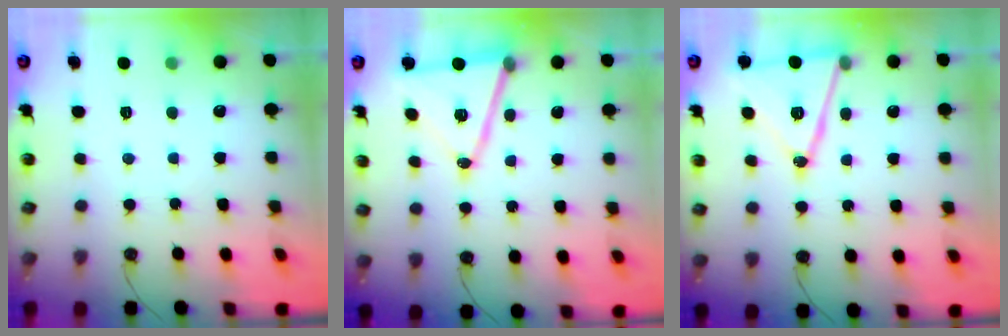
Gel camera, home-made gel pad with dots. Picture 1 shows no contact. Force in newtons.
{"total": 14.5, "press": 14.0, "slide": 3.8}
{"total": 16.0, "press": 15.6, "slide": 3.6}